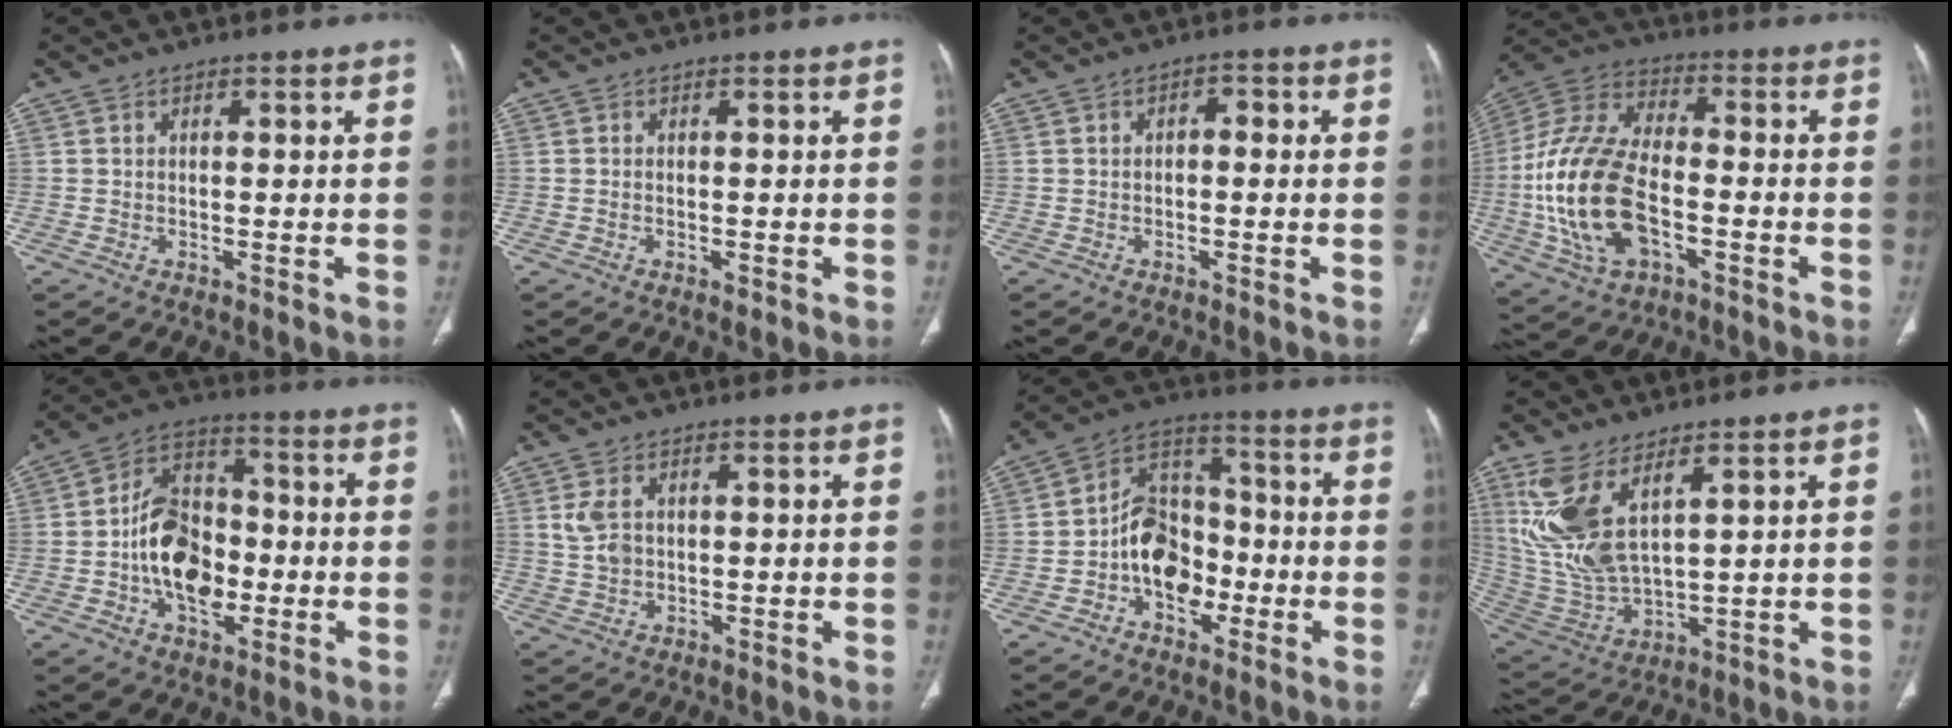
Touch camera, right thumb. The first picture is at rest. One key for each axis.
{"total": 0.9, "fx": -0.4, "fy": 0.4, "fz": 0.7, "tx": -0.014, "ty": -0.002, "tz": -0.003}
{"total": 2.2, "fx": 0.1, "fy": 1.2, "fz": 1.8, "tx": -0.022, "ty": 0.011, "tz": -0.004}
{"total": 21.1, "fx": -4.3, "fy": 11.8, "fz": 16.9, "tx": -0.355, "ty": 0.019, "tz": -0.077}
{"total": 15.0, "fx": -2.5, "fy": 10.0, "fz": 11.0, "tx": -0.156, "ty": 0.031, "tz": -0.046}
{"total": 4.3, "fx": 1.0, "fy": 2.8, "fz": 3.0, "tx": -0.066, "ty": 0.001, "tz": 0.026}
{"total": 12.1, "fx": -3.4, "fy": 8.8, "fz": 7.5, "tx": -0.090, "ty": 0.047, "tz": -0.066}
{"total": 14.0, "fx": 6.5, "fy": 5.9, "fz": 10.9, "tx": -0.239, "ty": -0.029, "tz": 0.150}